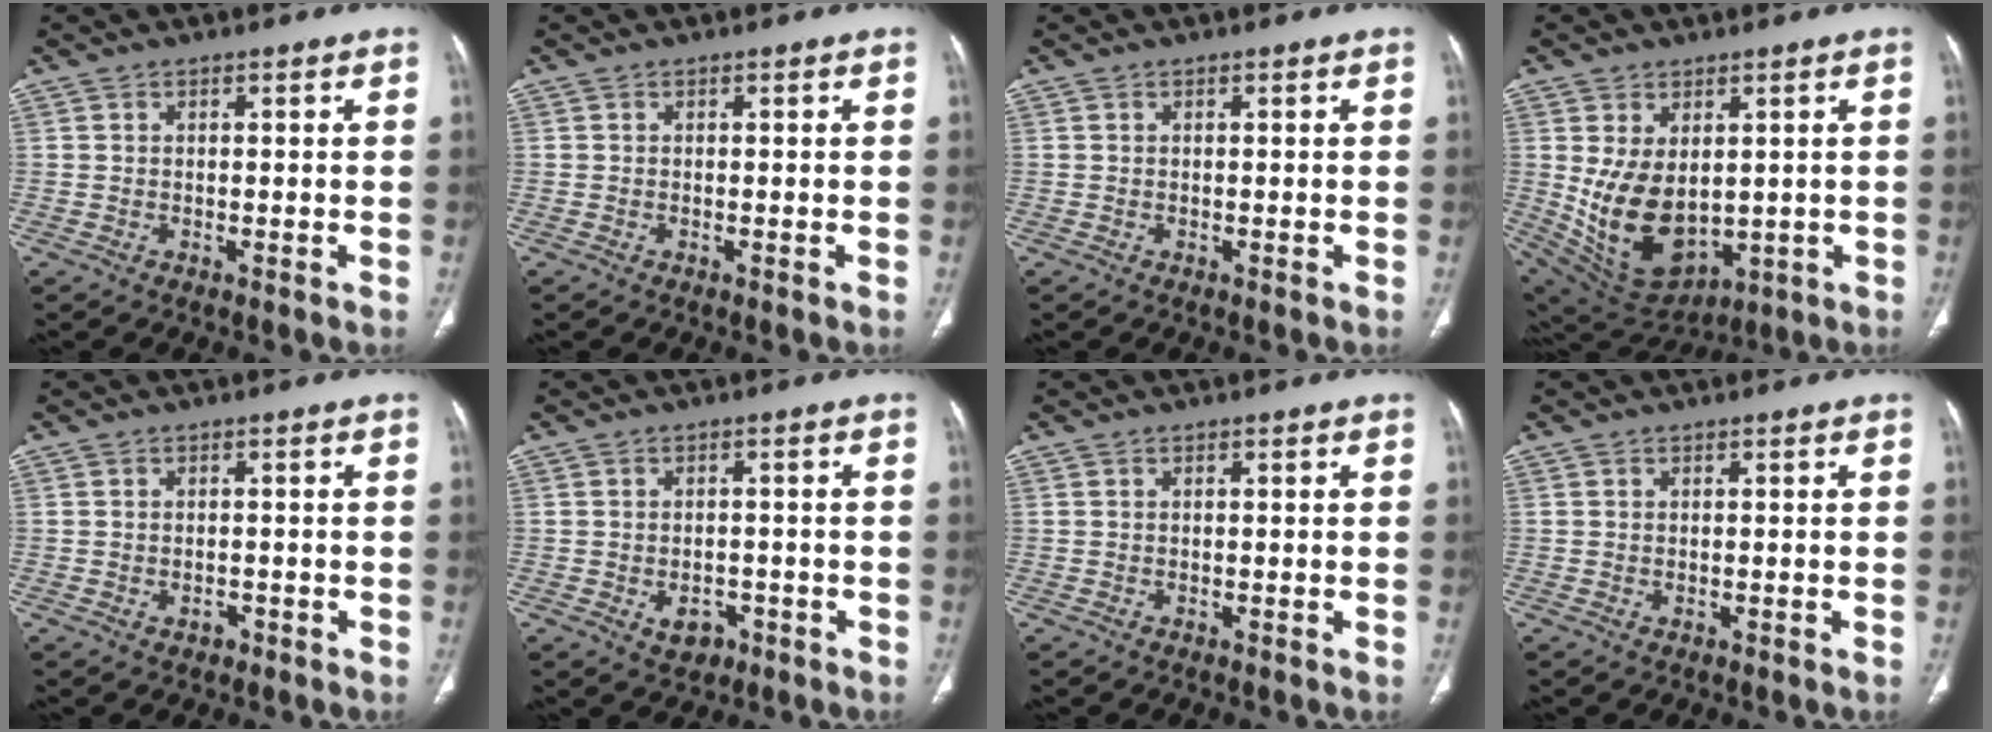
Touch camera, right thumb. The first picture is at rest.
{"total": 0.0}
{"total": 0.0}
{"total": 14.4, "force": [0.4, 9.4, 10.9], "torque": [-0.176, -0.018, 0.045]}
{"total": 1.4, "force": [-0.6, 1.1, 0.7], "torque": [-0.010, 0.008, -0.004]}
{"total": 3.9, "force": [-1.6, 2.9, 2.2], "torque": [-0.020, 0.009, -0.014]}
{"total": 0.0}
{"total": 0.0}